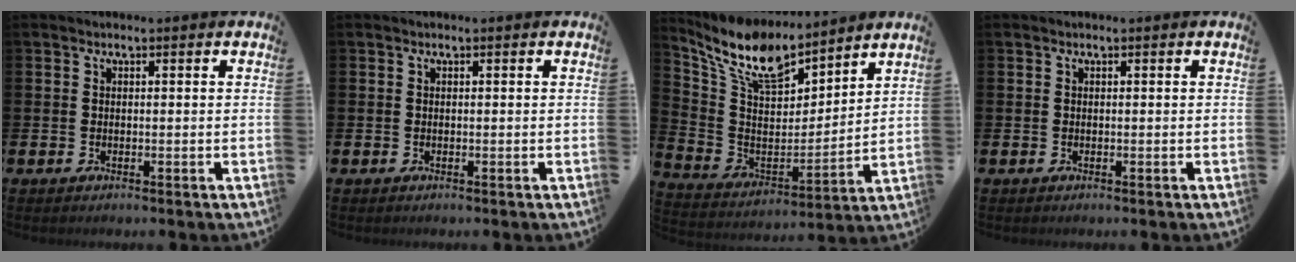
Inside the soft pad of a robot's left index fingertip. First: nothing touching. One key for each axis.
{"total": 0.0}
{"total": 11.4, "fx": 9.9, "fy": 3.7, "fz": 4.2, "tx": -0.128, "ty": -0.057, "tz": 0.178}
{"total": 0.0}